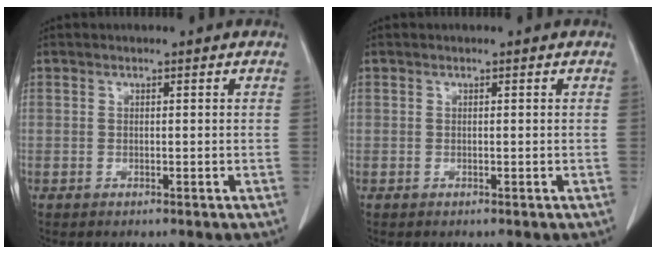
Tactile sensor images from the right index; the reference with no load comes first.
{"total": 0.0}